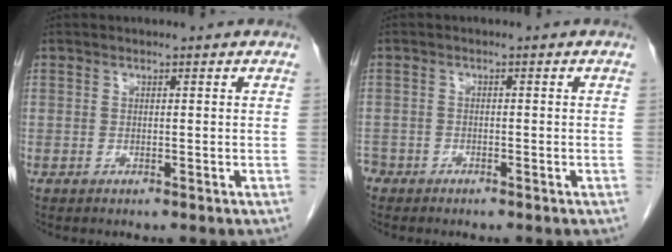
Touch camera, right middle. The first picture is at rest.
{"total": 2.7, "force": [-2.2, 1.6, 0.3], "torque": [-0.007, 0.004, -0.043]}